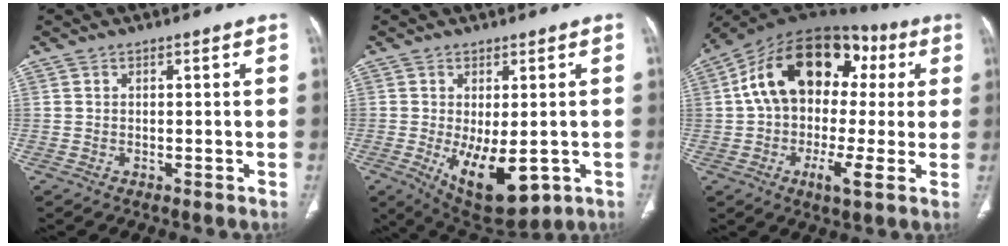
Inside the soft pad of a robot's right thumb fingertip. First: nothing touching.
{"total": 12.4, "force": [-3.5, 5.9, 10.3], "torque": [-0.144, -0.016, -0.029]}
{"total": 23.3, "force": [4.0, 12.9, 19.0], "torque": [-0.276, 0.034, 0.047]}